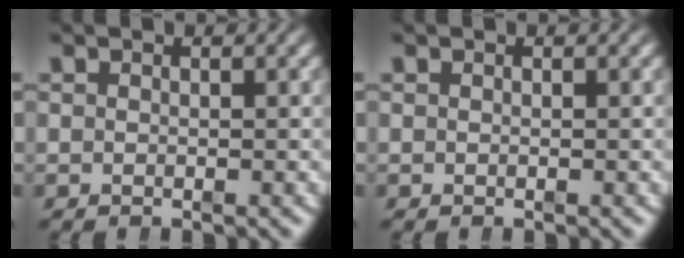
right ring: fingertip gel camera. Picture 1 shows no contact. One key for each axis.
{"total": 0.0}